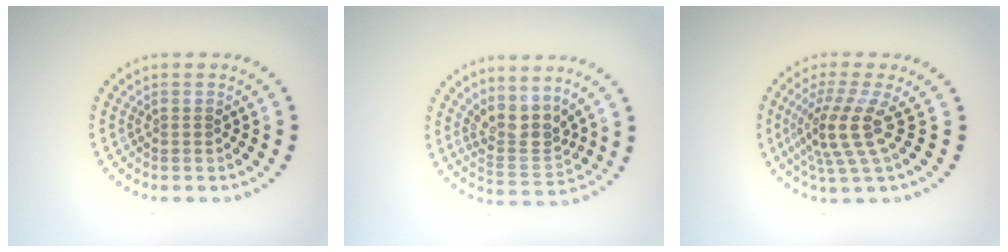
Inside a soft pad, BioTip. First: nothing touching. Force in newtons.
{"total": 3.2, "press": 2.5, "slide": 2.1}
{"total": 4.2, "press": 2.9, "slide": 3.0}